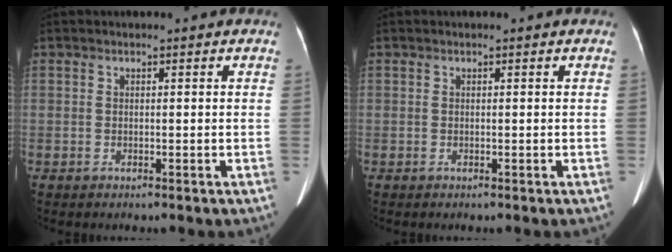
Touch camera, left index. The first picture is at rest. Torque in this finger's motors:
{"motor_torque": [-0.04, 0.04, 0.00, 0.00]}